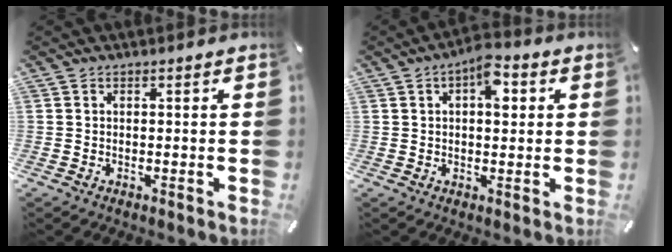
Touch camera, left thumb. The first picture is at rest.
{"total": 6.7, "force": [2.1, 3.5, 5.2], "torque": [-0.059, -0.007, 0.028]}